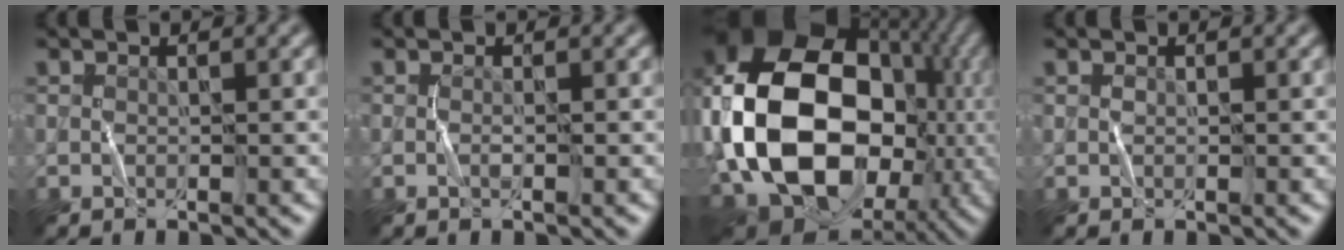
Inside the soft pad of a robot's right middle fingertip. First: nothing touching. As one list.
[{"total": 0.5, "force": [-0.2, -0.2, 0.4], "torque": [-0.009, -0.001, -0.006]}, {"total": 20.1, "force": [-0.8, 15.0, 13.3], "torque": [-0.296, -0.003, -0.019]}, {"total": 0.0}]